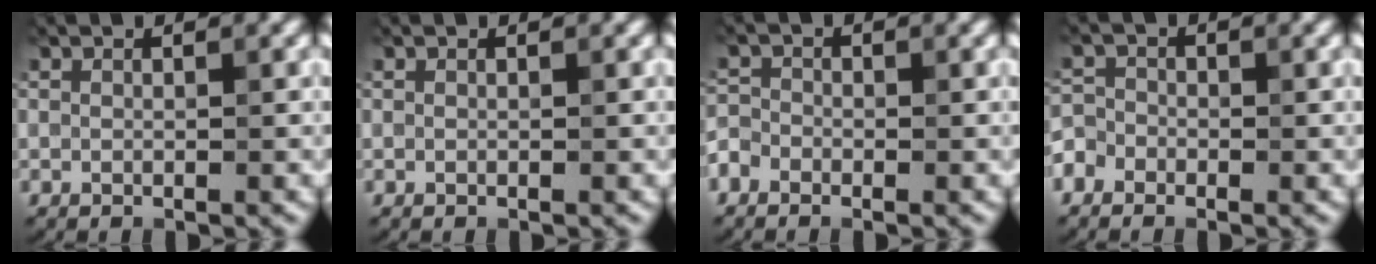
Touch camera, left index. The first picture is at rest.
{"total": 0.0}
{"total": 1.8, "force": [-1.1, 1.3, 0.6], "torque": [-0.006, 0.009, -0.024]}
{"total": 2.4, "force": [-1.5, 1.8, 0.6], "torque": [-0.006, 0.010, -0.036]}